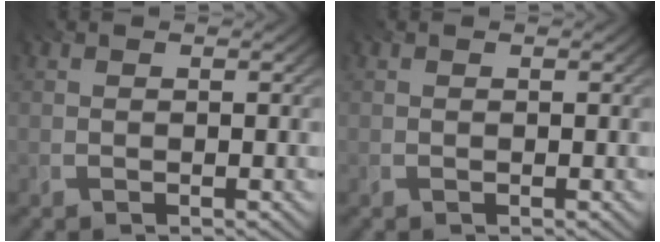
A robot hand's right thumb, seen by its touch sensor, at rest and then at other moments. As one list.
[{"total": 0.0}]